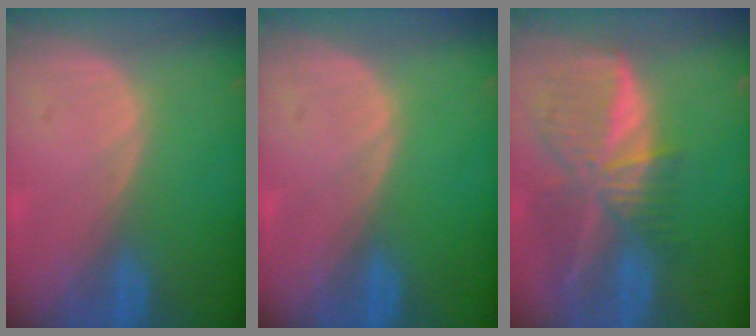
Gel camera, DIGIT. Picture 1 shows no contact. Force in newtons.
{"total": 0.0}
{"total": 9.5, "press": 8.4, "slide": 4.6}